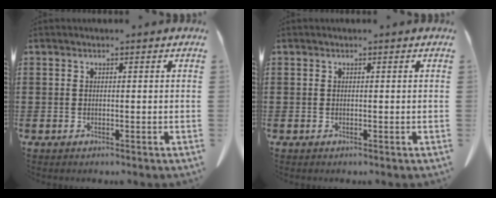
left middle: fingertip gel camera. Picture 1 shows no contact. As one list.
[{"total": 0.0}]